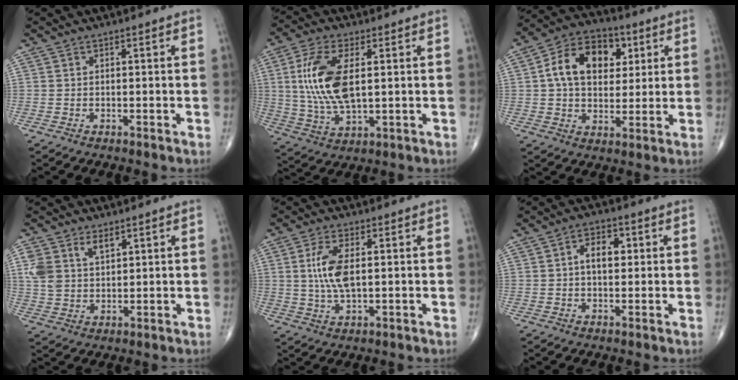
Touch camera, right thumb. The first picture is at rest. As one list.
[{"total": 13.8, "force": [2.2, 6.3, 12.1], "torque": [-0.255, -0.007, 0.047]}, {"total": 14.6, "force": [3.6, 10.0, 10.0], "torque": [-0.137, 0.007, 0.051]}, {"total": 7.3, "force": [3.4, 4.5, 4.8], "torque": [-0.090, -0.006, 0.072]}, {"total": 7.8, "force": [1.0, 3.3, 7.0], "torque": [-0.150, -0.004, 0.022]}, {"total": 4.9, "force": [0.8, 3.0, 3.8], "torque": [-0.050, 0.006, 0.007]}]